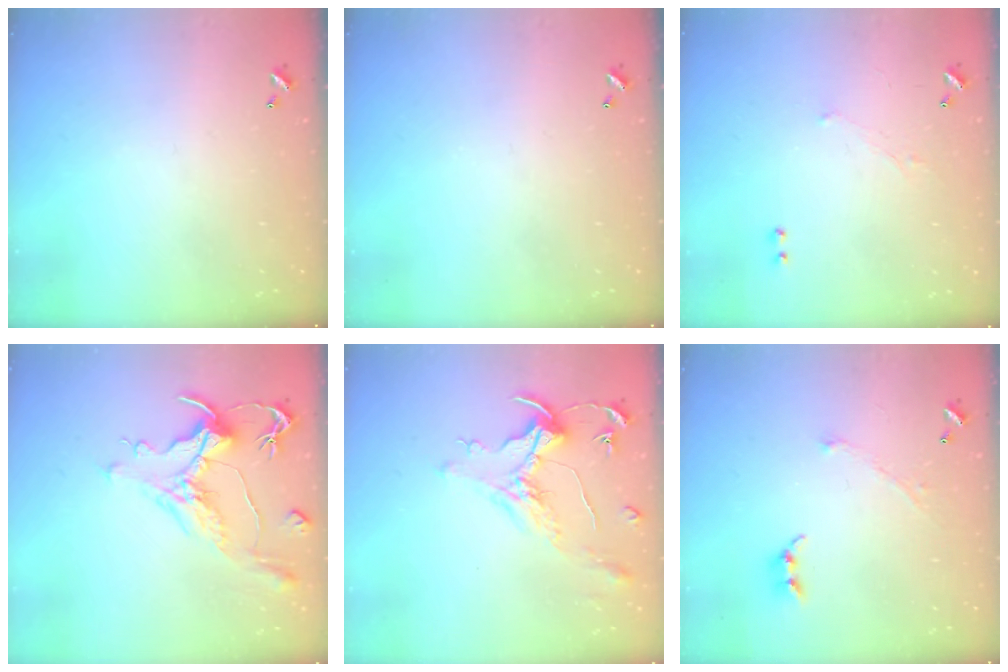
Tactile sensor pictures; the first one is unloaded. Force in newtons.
{"total": 0.0}
{"total": 1.2, "press": 0.8, "slide": 0.9}
{"total": 1.1, "press": 0.0, "slide": 1.1}
{"total": 1.6, "press": 1.4, "slide": 0.7}
{"total": 2.9, "press": 2.9, "slide": 0.4}